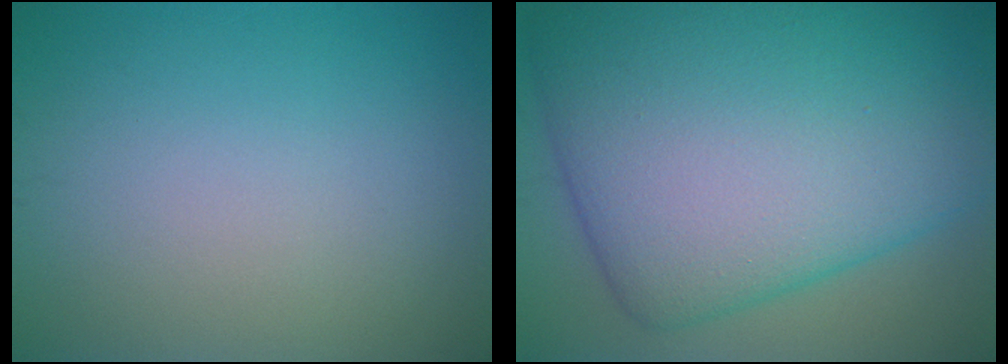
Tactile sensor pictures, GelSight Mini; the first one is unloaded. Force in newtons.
{"total": 17.3, "press": 17.3, "slide": 0.2}